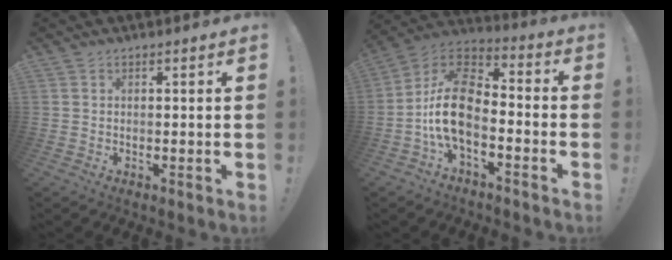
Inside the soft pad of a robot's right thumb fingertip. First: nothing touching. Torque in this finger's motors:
{"motor_torque": [0.98, 1.05, 0.30, -0.07, 0.37]}